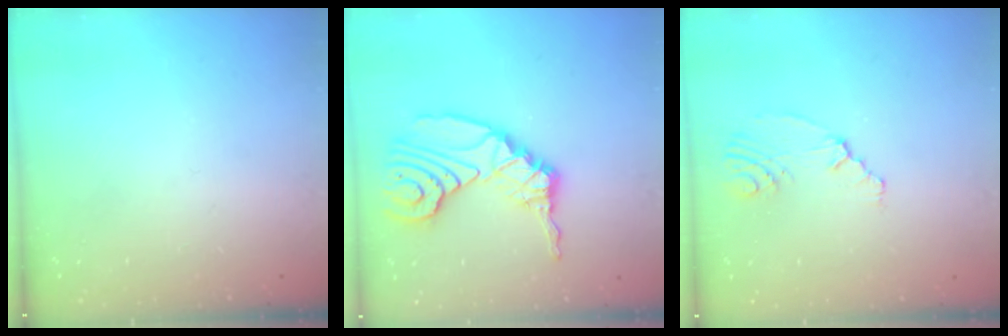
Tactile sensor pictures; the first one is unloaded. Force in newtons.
{"total": 14.7, "press": 14.6, "slide": 2.0}
{"total": 4.1, "press": 1.4, "slide": 3.9}